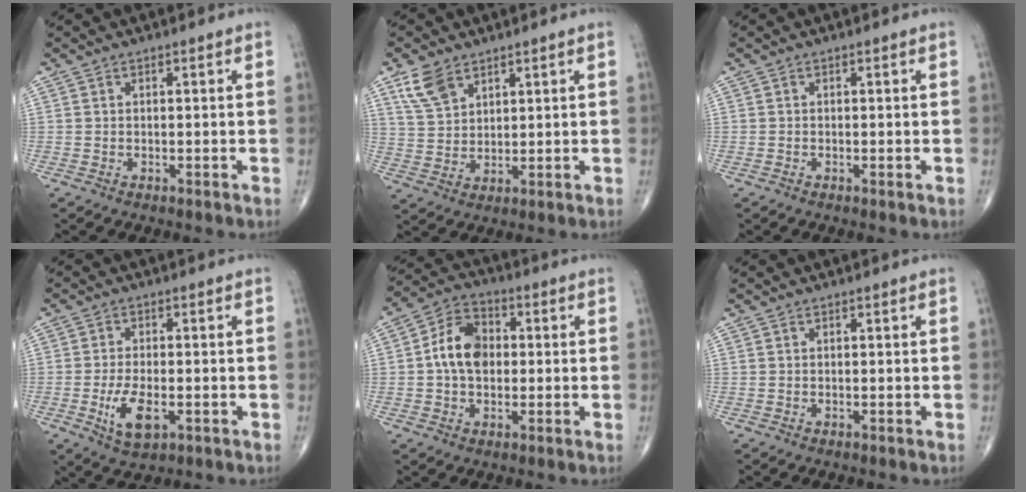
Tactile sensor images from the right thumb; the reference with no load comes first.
{"total": 6.5, "force": [4.1, 3.8, 3.3], "torque": [-0.055, -0.016, 0.090]}
{"total": 0.0}
{"total": 6.9, "force": [-2.0, 3.2, 5.8], "torque": [-0.107, -0.002, -0.031]}
{"total": 9.6, "force": [0.3, 6.8, 6.8], "torque": [-0.105, 0.021, -0.004]}
{"total": 0.0}